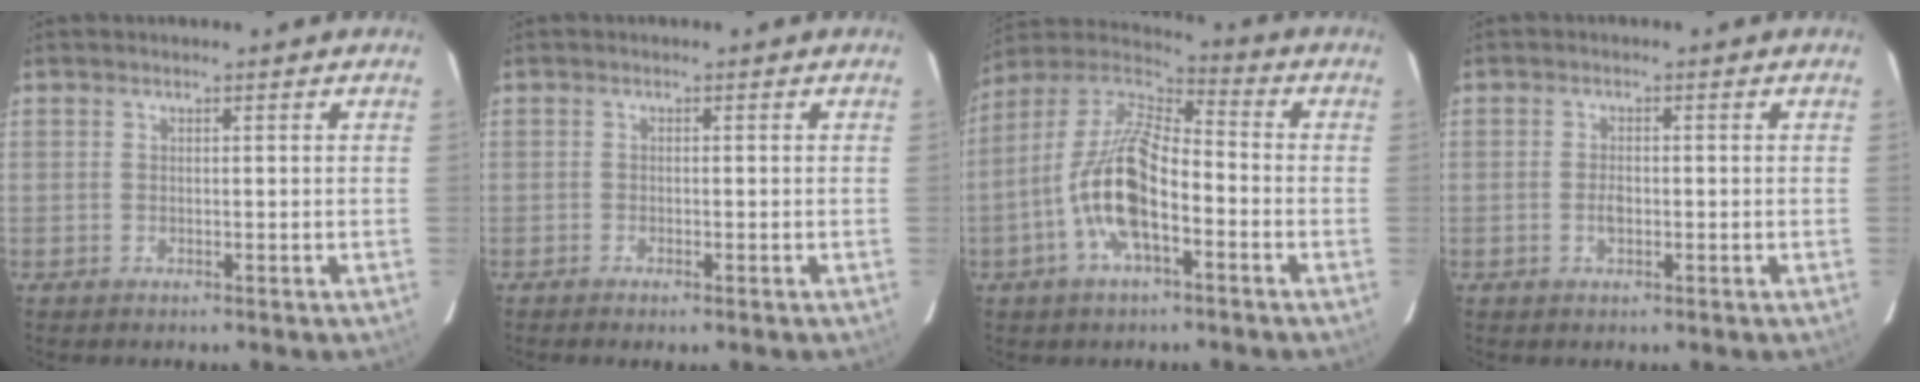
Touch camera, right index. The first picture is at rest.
{"total": 1.2, "force": [-0.9, 0.1, 0.8], "torque": [-0.018, -0.003, -0.016]}
{"total": 15.0, "force": [-5.1, 5.7, 12.9], "torque": [-0.261, 0.001, -0.103]}
{"total": 2.3, "force": [-0.6, 1.2, 1.8], "torque": [-0.035, 0.001, -0.010]}